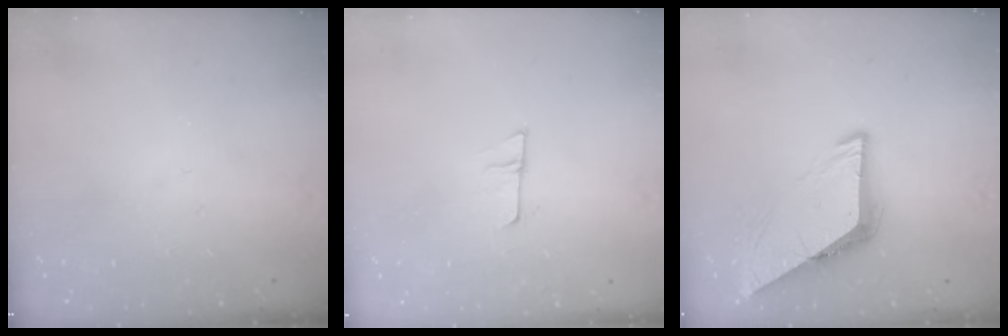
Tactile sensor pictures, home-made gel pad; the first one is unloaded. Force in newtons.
{"total": 5.7, "press": 5.6, "slide": 0.6}
{"total": 7.0, "press": 7.0, "slide": 0.5}